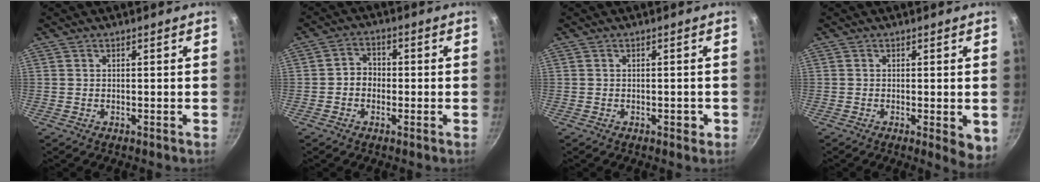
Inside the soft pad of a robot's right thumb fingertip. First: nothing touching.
{"total": 4.0, "force": [-0.8, 3.4, 1.9], "torque": [-0.007, 0.016, -0.020]}
{"total": 1.5, "force": [-0.6, 1.0, 1.0], "torque": [-0.002, 0.008, -0.007]}
{"total": 4.6, "force": [-0.9, 1.5, 4.2], "torque": [-0.050, -0.009, -0.011]}